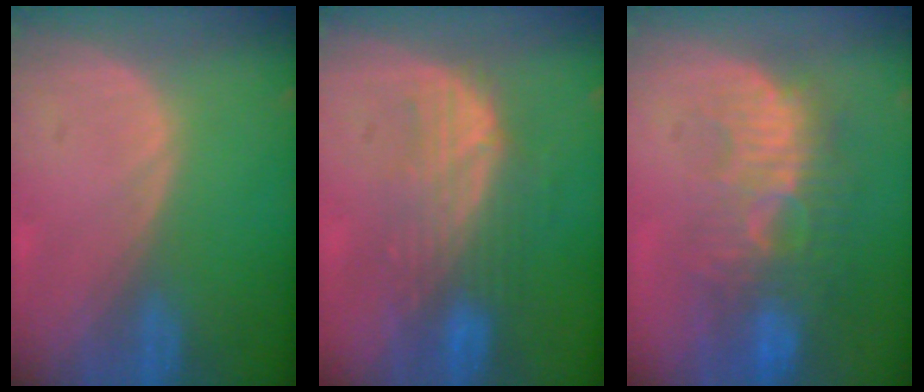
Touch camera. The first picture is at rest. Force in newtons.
{"total": 7.3, "press": 7.3, "slide": 0.6}
{"total": 10.4, "press": 9.5, "slide": 4.3}